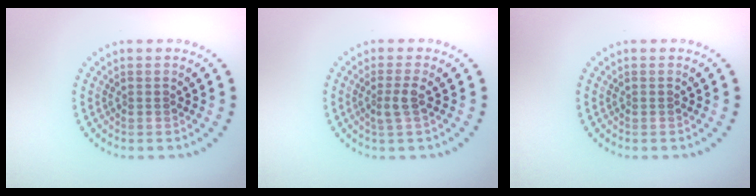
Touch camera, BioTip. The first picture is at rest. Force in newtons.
{"total": 1.8, "press": 1.3, "slide": 1.2}
{"total": 0.0}